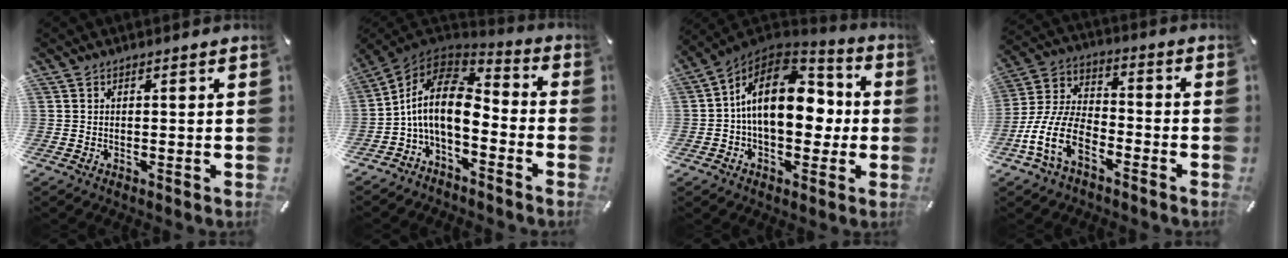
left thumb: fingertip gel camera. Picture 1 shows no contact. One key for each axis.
{"total": 13.2, "fx": -1.5, "fy": 7.3, "fz": 10.9, "tx": -0.222, "ty": 0.006, "tz": -0.027}
{"total": 19.0, "fx": 0.9, "fy": 12.4, "fz": 14.3, "tx": -0.235, "ty": 0.005, "tz": 0.008}
{"total": 13.5, "fx": -7.5, "fy": 7.1, "fz": 8.7, "tx": -0.198, "ty": 0.022, "tz": -0.143}